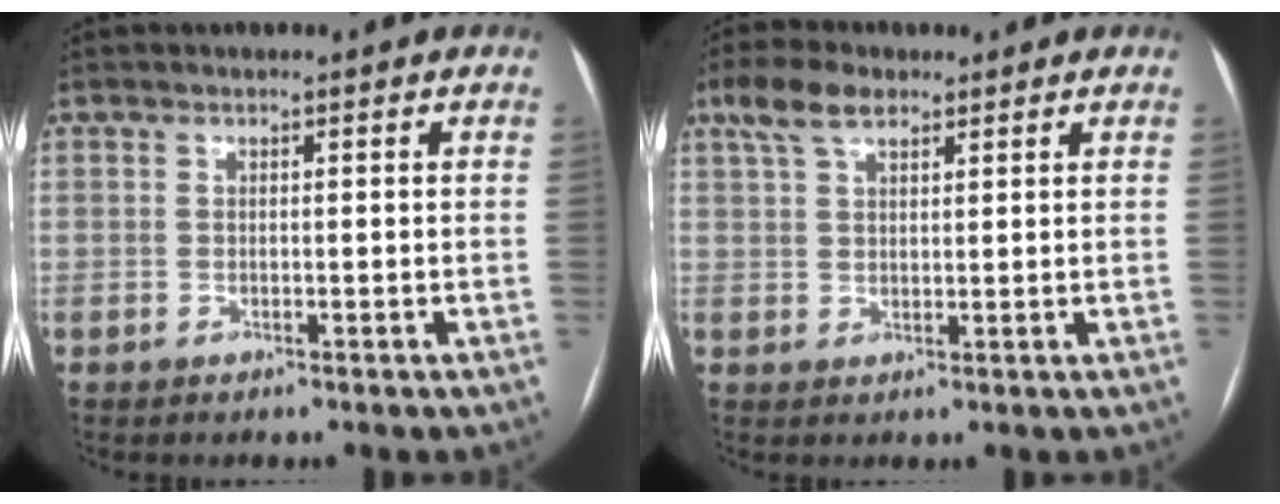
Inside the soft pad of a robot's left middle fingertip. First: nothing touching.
{"total": 5.5, "force": [3.6, 2.3, 3.5], "torque": [-0.078, 0.026, 0.072]}